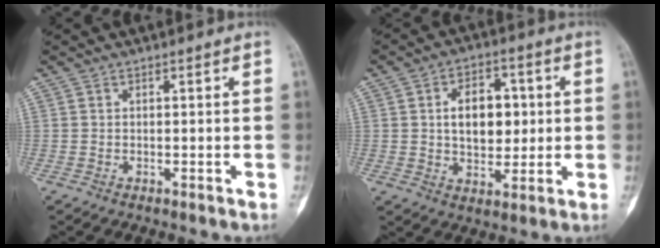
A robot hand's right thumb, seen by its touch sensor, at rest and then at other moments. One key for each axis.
{"total": 10.6, "fx": 1.3, "fy": 6.9, "fz": 7.9, "tx": -0.089, "ty": 0.000, "tz": 0.024}